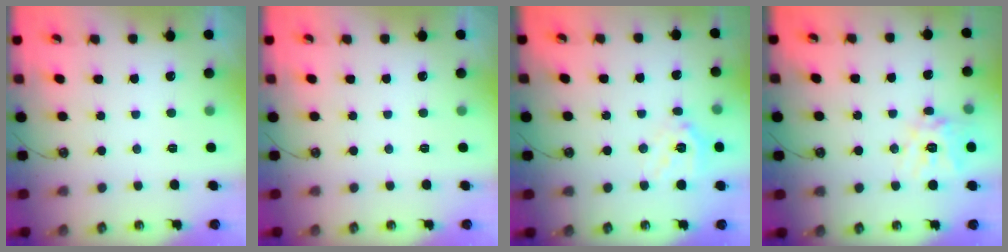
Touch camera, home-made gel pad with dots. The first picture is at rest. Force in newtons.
{"total": 0.0}
{"total": 13.9, "press": 13.8, "slide": 2.0}
{"total": 13.2, "press": 13.1, "slide": 1.5}